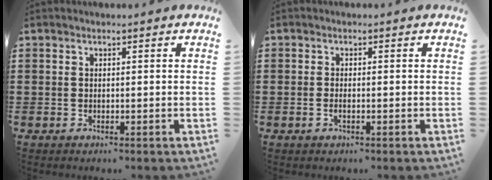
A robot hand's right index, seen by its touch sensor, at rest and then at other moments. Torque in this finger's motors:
{"motor_torque": [-0.90, 1.25, -0.01, -0.01]}